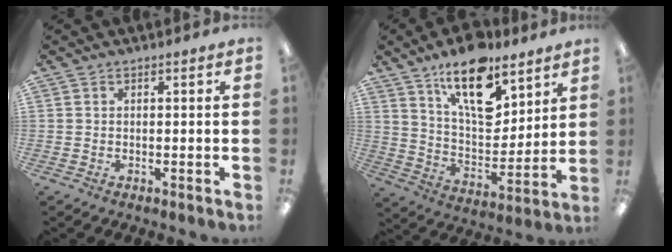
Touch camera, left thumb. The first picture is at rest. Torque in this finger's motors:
{"motor_torque": [0.78, 0.45, 1.50, -1.27, 0.17]}